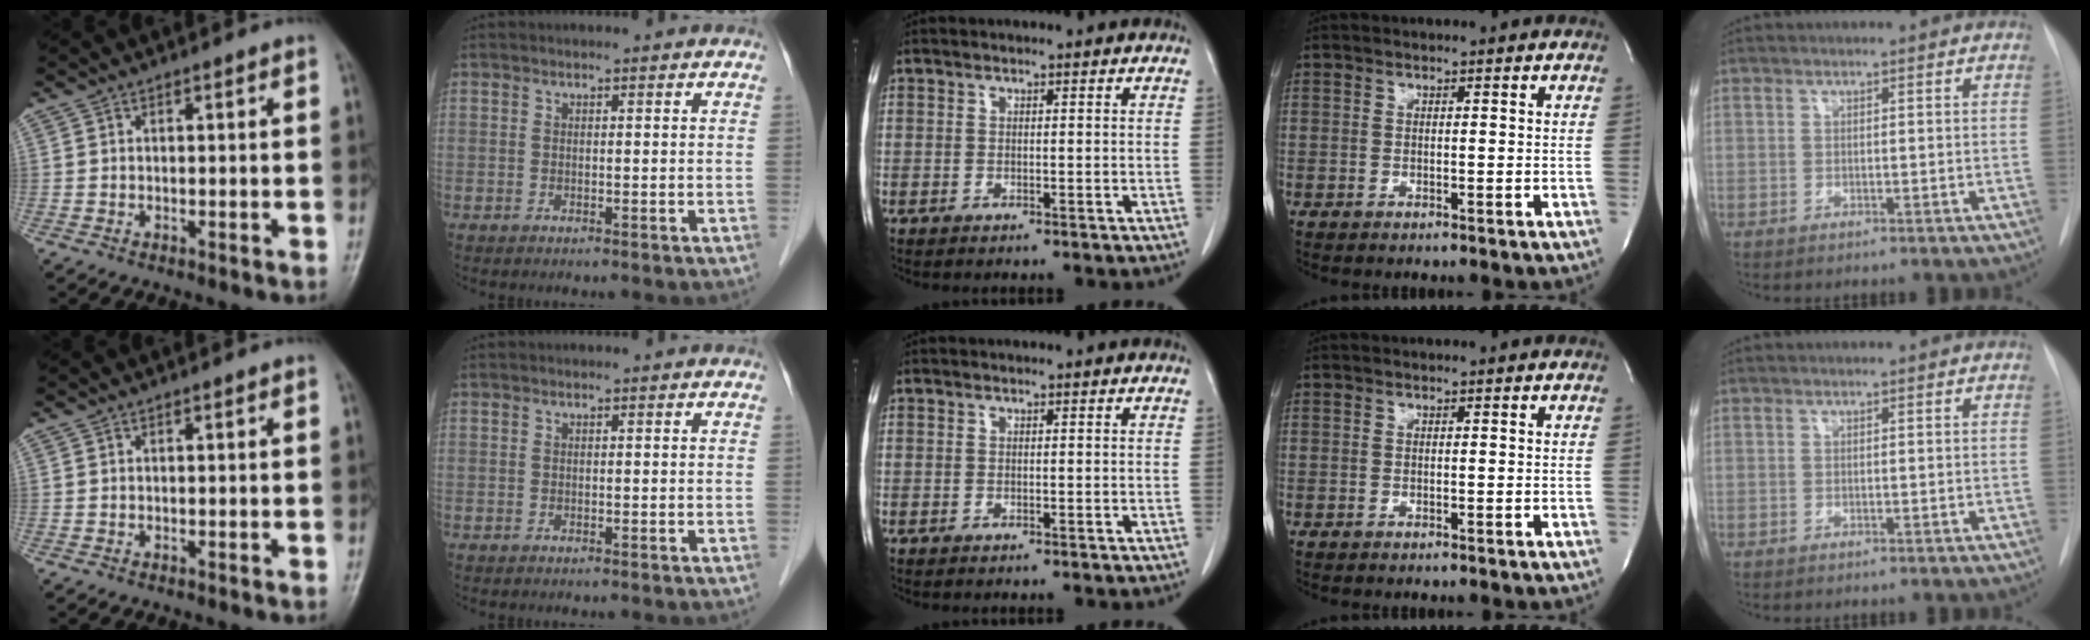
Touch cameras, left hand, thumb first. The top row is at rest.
{}